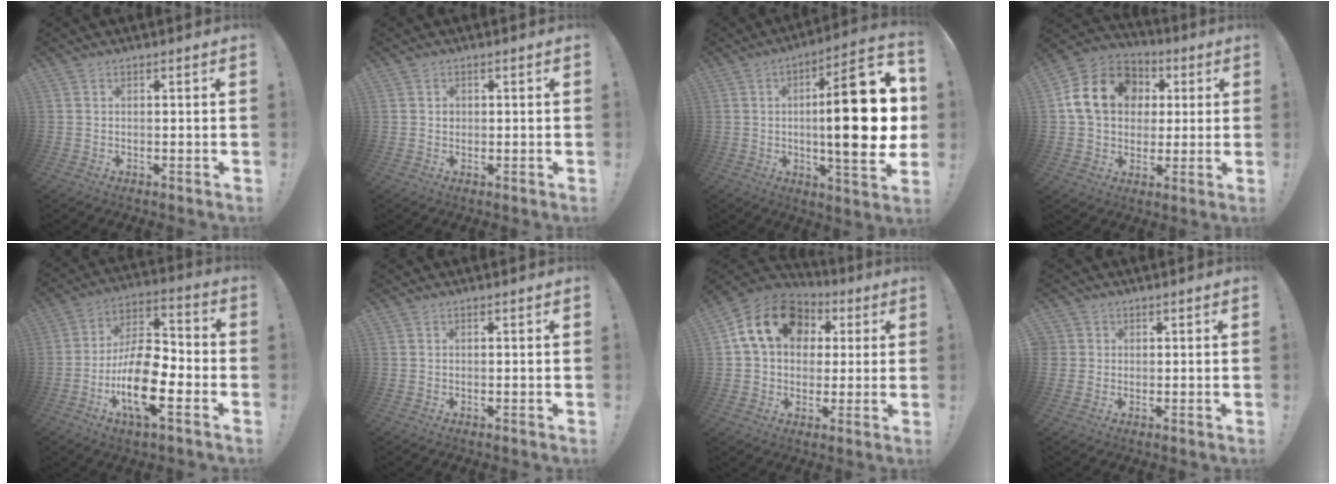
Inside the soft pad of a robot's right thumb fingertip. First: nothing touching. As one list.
[{"total": 1.3, "force": [0.2, 1.2, 0.3], "torque": [0.001, -0.001, 0.002]}, {"total": 24.9, "force": [0.2, 6.9, 23.9], "torque": [-0.353, -0.001, 0.000]}, {"total": 16.9, "force": [4.3, 13.3, 9.6], "torque": [-0.159, 0.003, 0.084]}, {"total": 18.4, "force": [-7.2, 7.7, 15.1], "torque": [-0.285, 0.033, -0.121]}, {"total": 0.0}, {"total": 17.2, "force": [5.6, 12.9, 10.0], "torque": [-0.146, -0.003, 0.105]}, {"total": 2.1, "force": [0.5, 2.0, 0.2], "torque": [-0.005, 0.001, 0.009]}]